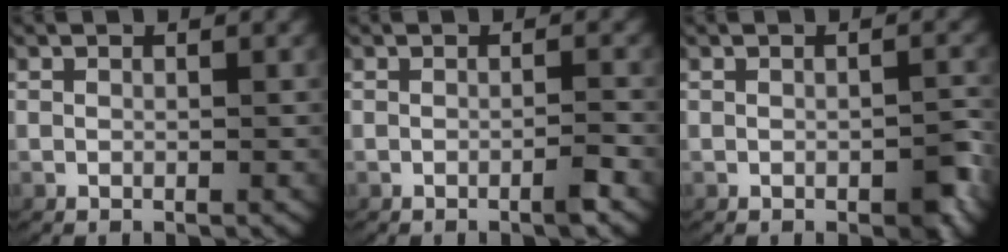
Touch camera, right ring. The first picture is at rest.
{"total": 1.2, "force": [-0.7, 0.1, 1.0], "torque": [-0.011, 0.006, -0.016]}
{"total": 1.8, "force": [-0.9, 0.7, 1.3], "torque": [-0.022, -0.001, -0.014]}